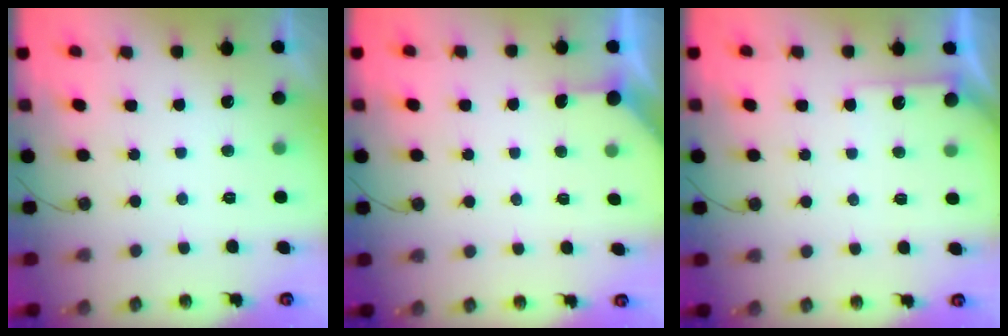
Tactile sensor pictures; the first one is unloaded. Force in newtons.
{"total": 2.4, "press": 2.4, "slide": 0.3}
{"total": 3.9, "press": 3.9, "slide": 0.4}